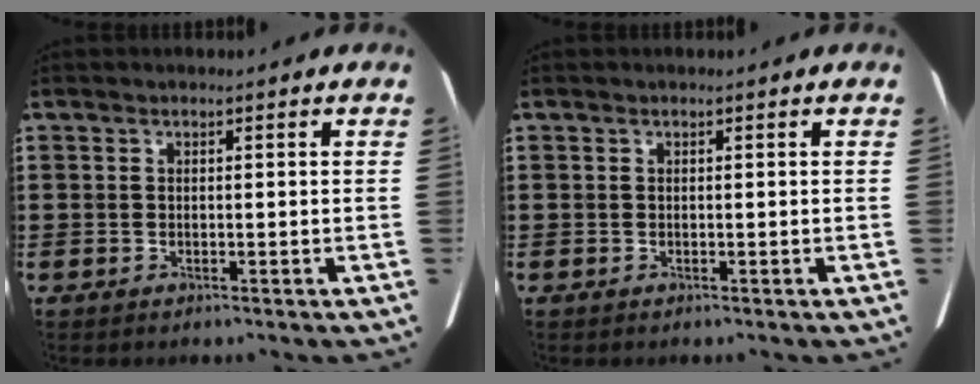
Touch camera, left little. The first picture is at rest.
{"total": 0.0}